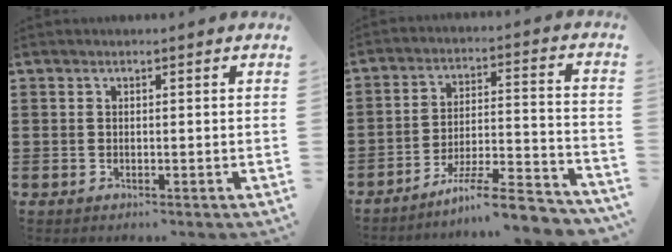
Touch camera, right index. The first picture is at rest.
{"total": 8.8, "force": [-7.5, 0.5, 4.7], "torque": [-0.073, 0.008, -0.143]}